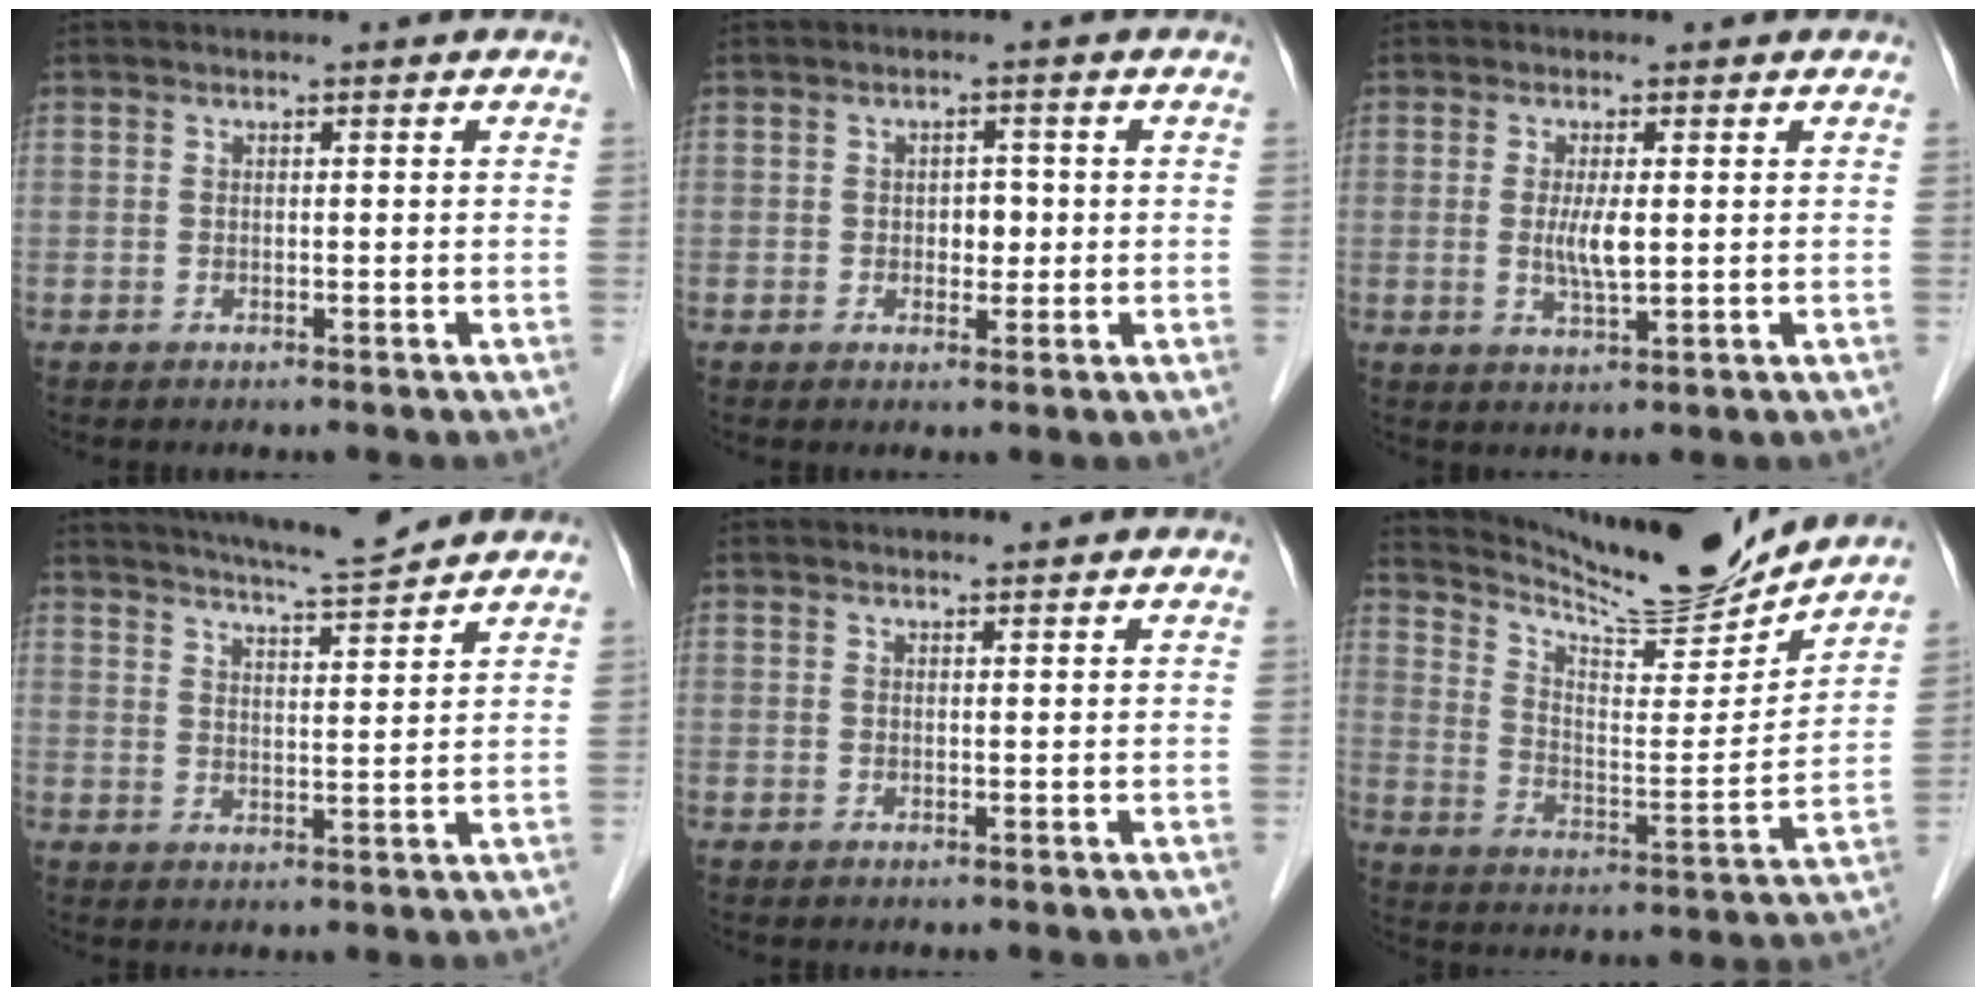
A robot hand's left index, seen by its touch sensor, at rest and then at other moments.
{"total": 2.3, "force": [-0.1, 1.6, 1.7], "torque": [-0.022, 0.004, 0.002]}
{"total": 3.6, "force": [0.3, 0.6, 3.5], "torque": [-0.071, -0.007, 0.008]}
{"total": 8.5, "force": [8.0, -0.6, 3.0], "torque": [-0.056, -0.001, 0.126]}
{"total": 1.3, "force": [1.3, -0.1, 0.3], "torque": [-0.006, 0.005, 0.025]}
{"total": 16.9, "force": [16.1, 0.3, 4.9], "torque": [-0.099, -0.038, 0.255]}